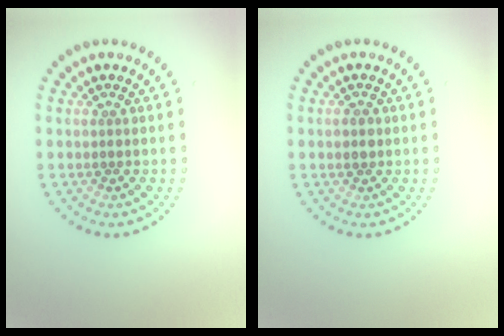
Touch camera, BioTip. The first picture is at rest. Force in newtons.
{"total": 1.2, "press": 1.2, "slide": 0.1}